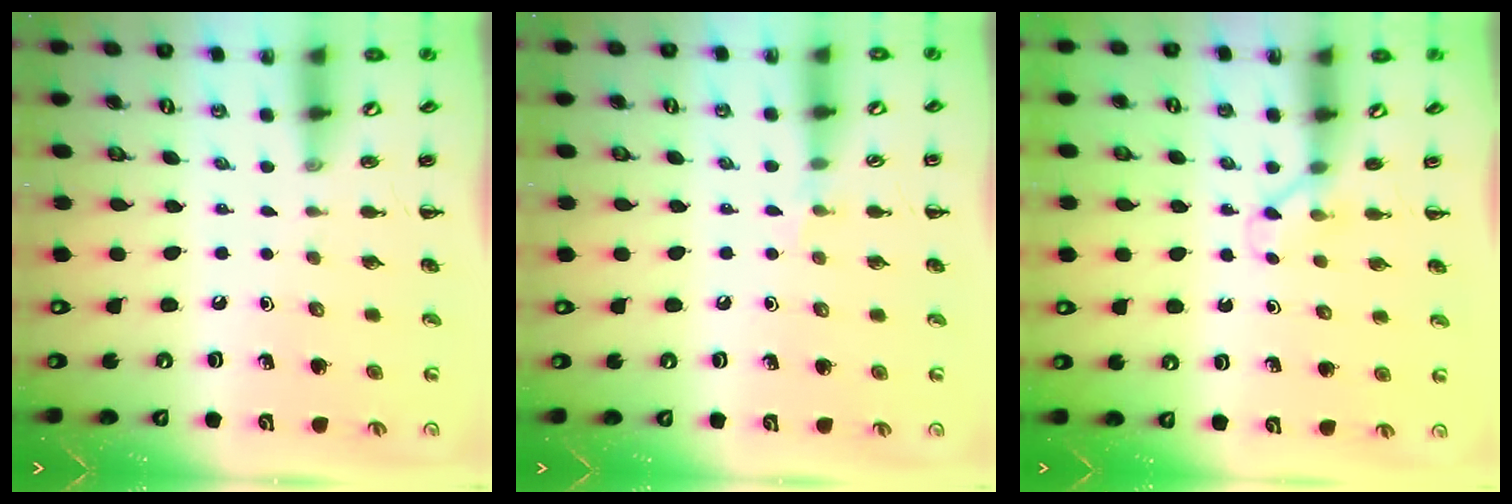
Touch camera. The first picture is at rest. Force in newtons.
{"total": 3.8, "press": 3.6, "slide": 1.3}
{"total": 2.8, "press": 2.6, "slide": 1.0}